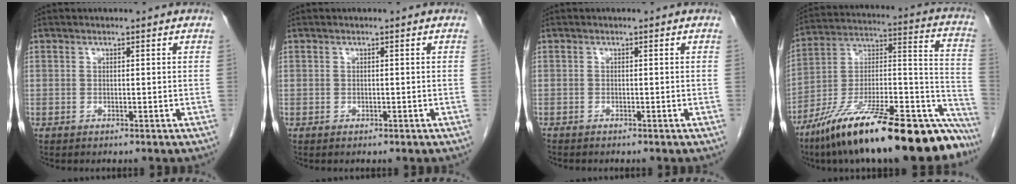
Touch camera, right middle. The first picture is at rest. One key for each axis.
{"total": 0.0}
{"total": 0.9, "fx": -0.9, "fy": 0.2, "fz": 0.1, "tx": -0.009, "ty": -0.001, "tz": -0.017}
{"total": 33.0, "fx": -24.5, "fy": 8.1, "fz": 20.5, "tx": -0.219, "ty": 0.020, "tz": -0.368}